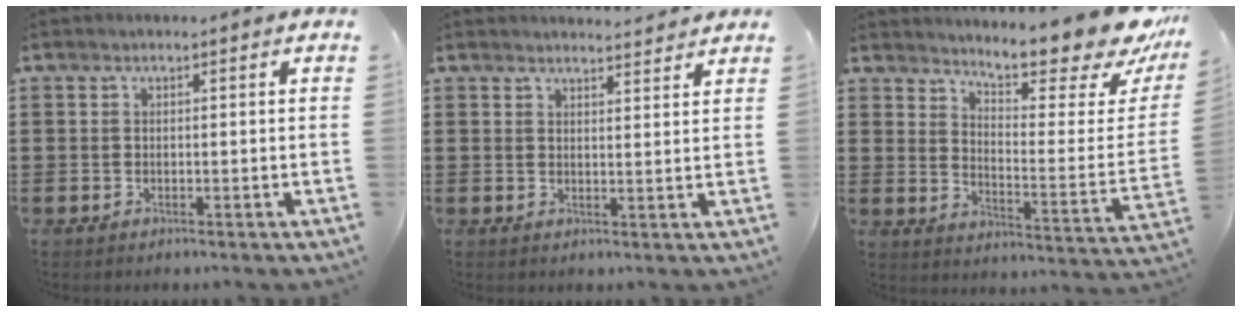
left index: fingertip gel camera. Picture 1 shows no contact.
{"total": 2.6, "force": [2.6, -0.1, 0.2], "torque": [-0.010, -0.007, 0.050]}
{"total": 11.7, "force": [10.1, 1.5, 5.7], "torque": [-0.096, -0.077, 0.169]}